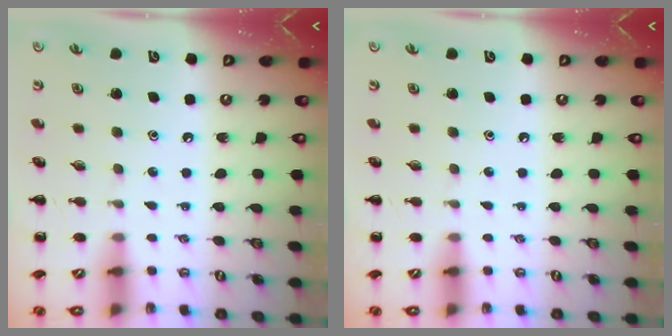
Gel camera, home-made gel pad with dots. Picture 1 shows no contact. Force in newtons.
{"total": 0.0}